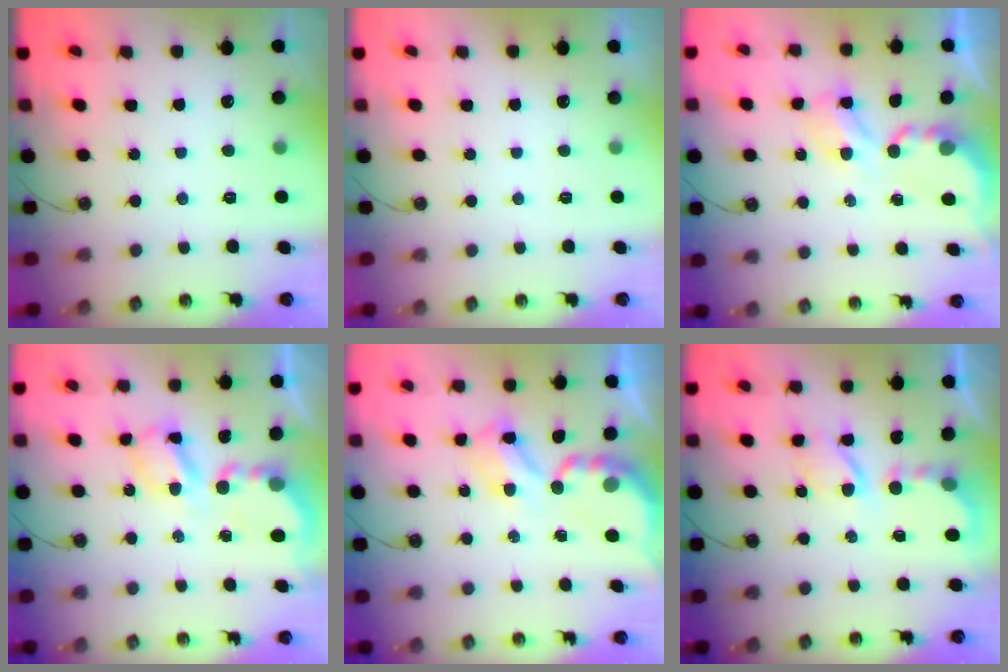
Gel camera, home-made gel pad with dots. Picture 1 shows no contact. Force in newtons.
{"total": 0.0}
{"total": 4.9, "press": 4.9, "slide": 0.3}
{"total": 7.3, "press": 7.3, "slide": 0.5}
{"total": 4.9, "press": 4.9, "slide": 0.3}
{"total": 6.1, "press": 6.0, "slide": 0.6}